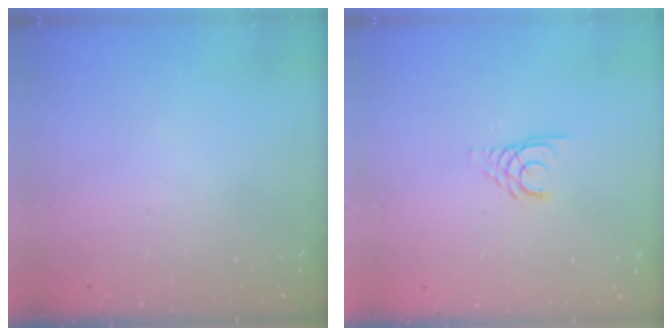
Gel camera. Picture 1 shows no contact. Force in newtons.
{"total": 2.7, "press": 2.7, "slide": 0.3}